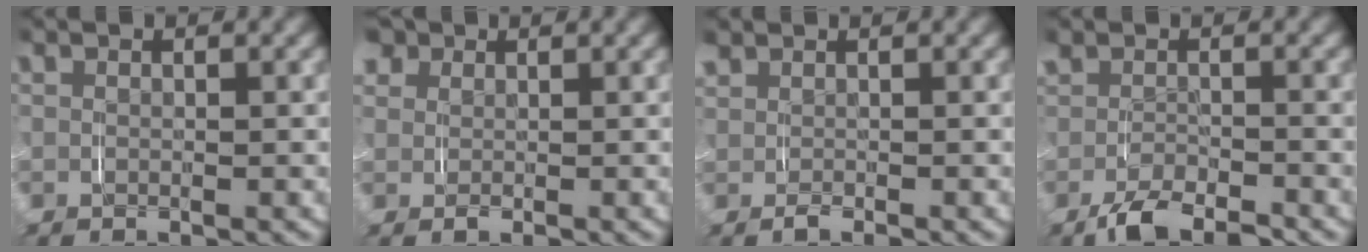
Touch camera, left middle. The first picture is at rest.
{"total": 2.9, "force": [1.6, 2.1, 1.1], "torque": [-0.030, 0.000, 0.030]}
{"total": 0.6, "force": [0.3, 0.4, 0.4], "torque": [-0.020, 0.000, 0.009]}
{"total": 3.1, "force": [-2.1, 1.3, 1.8], "torque": [-0.037, -0.003, -0.034]}